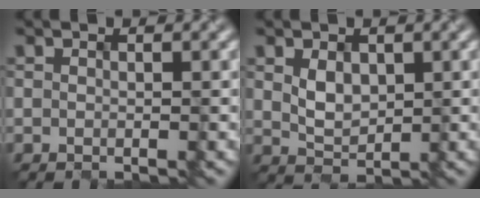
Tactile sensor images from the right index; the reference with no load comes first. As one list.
[{"total": 1.7, "force": [0.4, 1.3, 1.0], "torque": [-0.029, -0.004, 0.022]}]